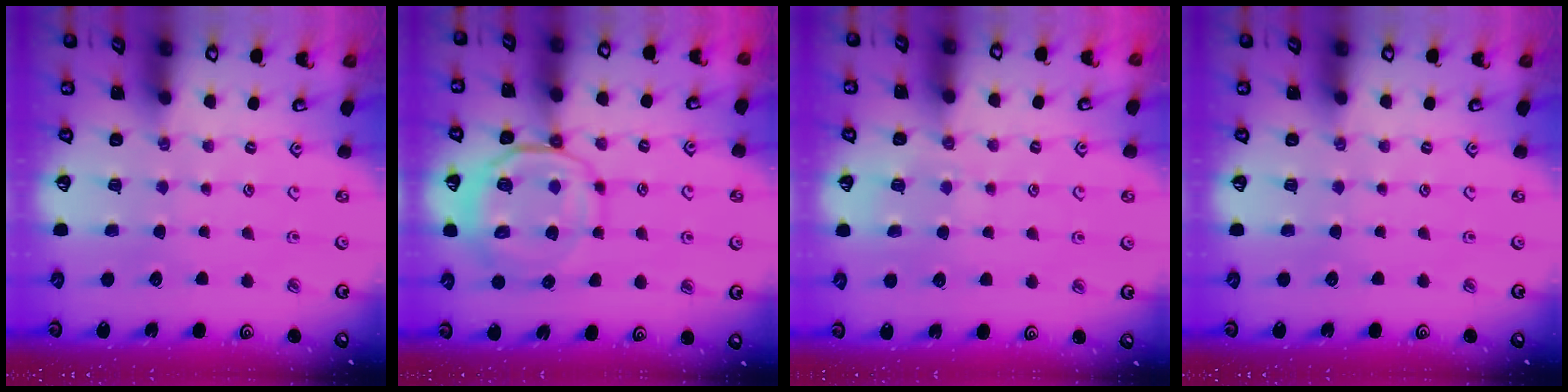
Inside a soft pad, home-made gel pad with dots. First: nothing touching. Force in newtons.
{"total": 11.2, "press": 11.1, "slide": 1.5}
{"total": 5.5, "press": 5.5, "slide": 0.7}
{"total": 0.0}